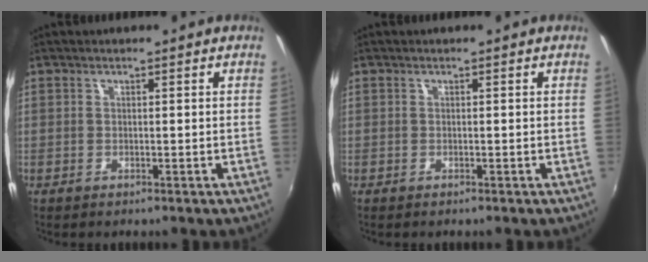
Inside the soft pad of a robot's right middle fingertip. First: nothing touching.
{"total": 0.0}